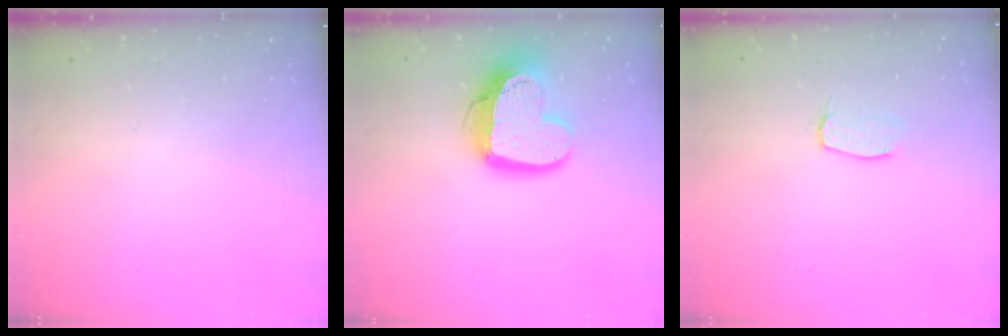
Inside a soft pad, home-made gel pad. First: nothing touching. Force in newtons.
{"total": 15.6, "press": 15.5, "slide": 1.6}
{"total": 3.7, "press": 3.7, "slide": 0.3}